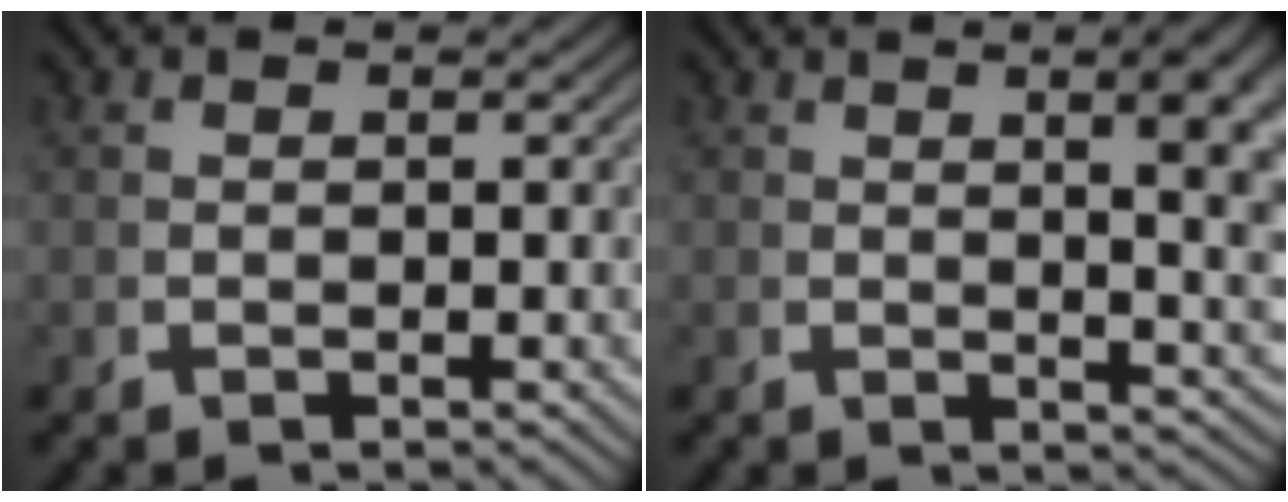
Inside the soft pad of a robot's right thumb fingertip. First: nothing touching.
{"total": 6.2, "force": [1.7, 2.0, 5.6], "torque": [-0.057, 0.003, 0.029]}